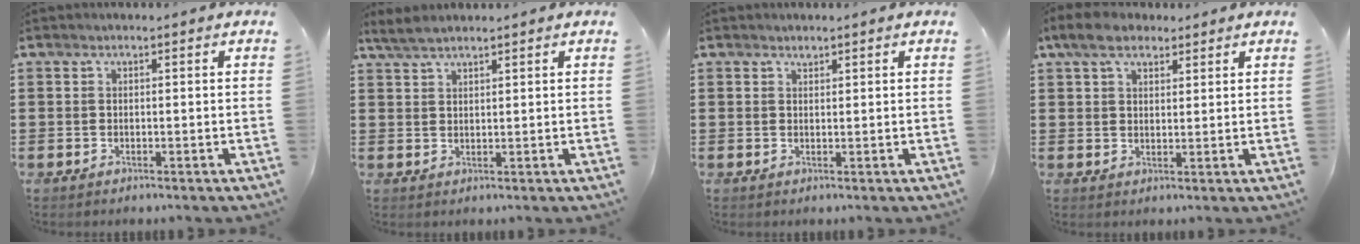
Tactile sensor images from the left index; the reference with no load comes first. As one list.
[{"total": 2.6, "force": [2.3, 0.5, 1.2], "torque": [-0.028, 0.004, 0.045]}, {"total": 0.9, "force": [0.9, 0.2, 0.1], "torque": [-0.004, 0.000, 0.018]}, {"total": 5.6, "force": [4.0, 3.0, 2.6], "torque": [-0.056, 0.003, 0.073]}]